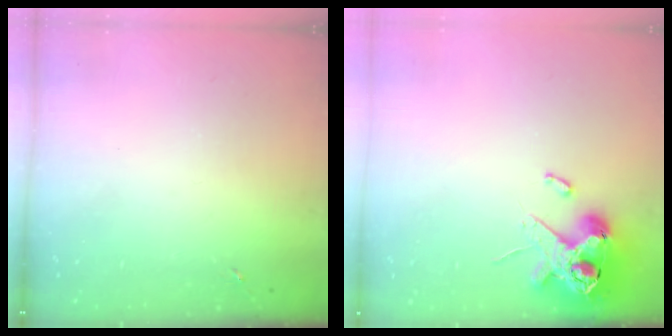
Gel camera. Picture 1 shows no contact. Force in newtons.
{"total": 12.3, "press": 12.1, "slide": 1.9}